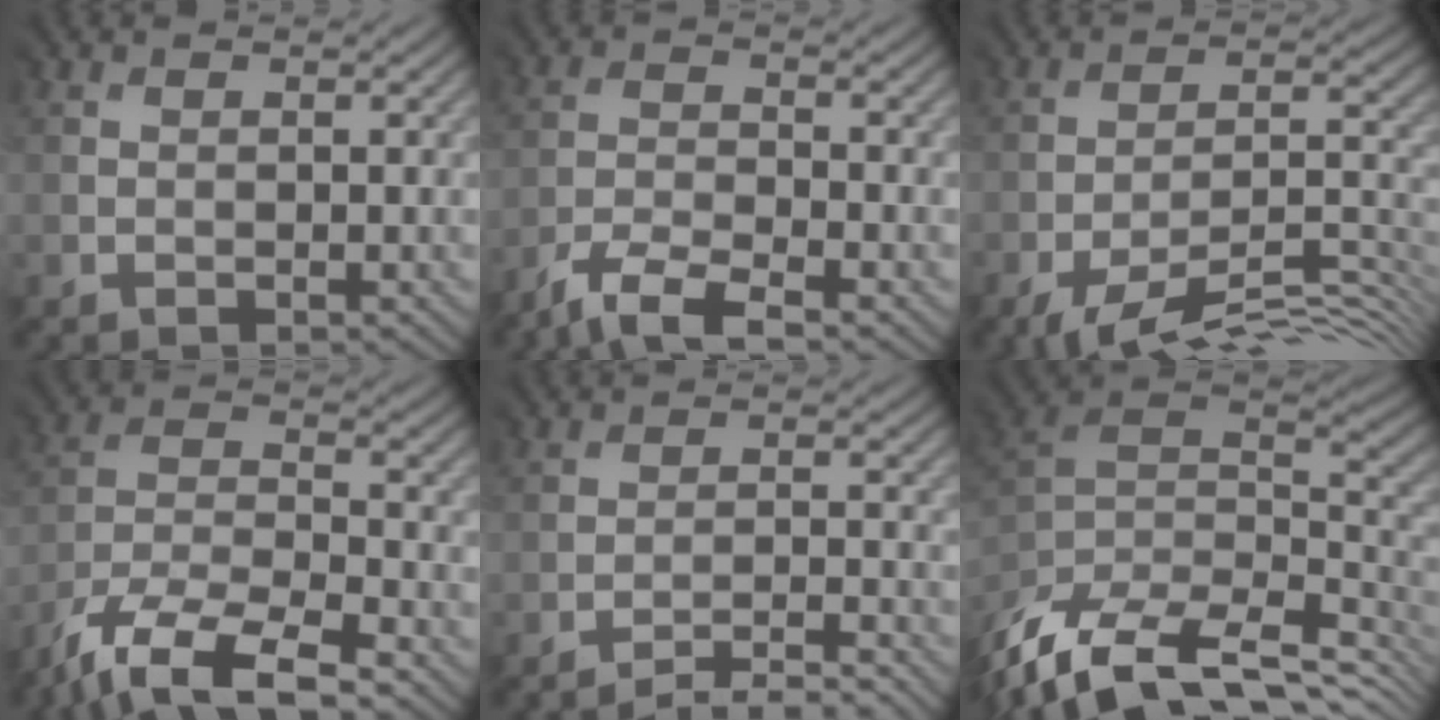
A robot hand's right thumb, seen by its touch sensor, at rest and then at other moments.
{"total": 4.8, "force": [-4.5, 0.2, 1.7], "torque": [-0.044, -0.005, -0.091]}
{"total": 9.5, "force": [-7.5, 1.8, 5.6], "torque": [-0.097, -0.009, -0.128]}
{"total": 10.1, "force": [-8.5, 2.6, 4.7], "torque": [-0.098, -0.013, -0.173]}
{"total": 3.9, "force": [-3.8, -0.8, 0.1], "torque": [-0.001, 0.007, -0.071]}
{"total": 10.6, "force": [-6.8, 4.7, 6.7], "torque": [-0.182, -0.016, -0.110]}